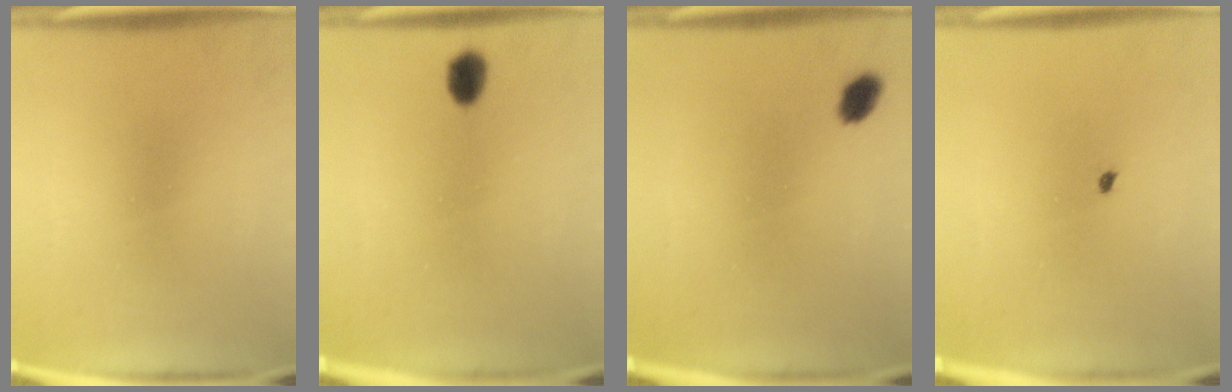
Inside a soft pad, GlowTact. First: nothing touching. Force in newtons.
{"total": 3.5}
{"total": 2.8}
{"total": 0.5}